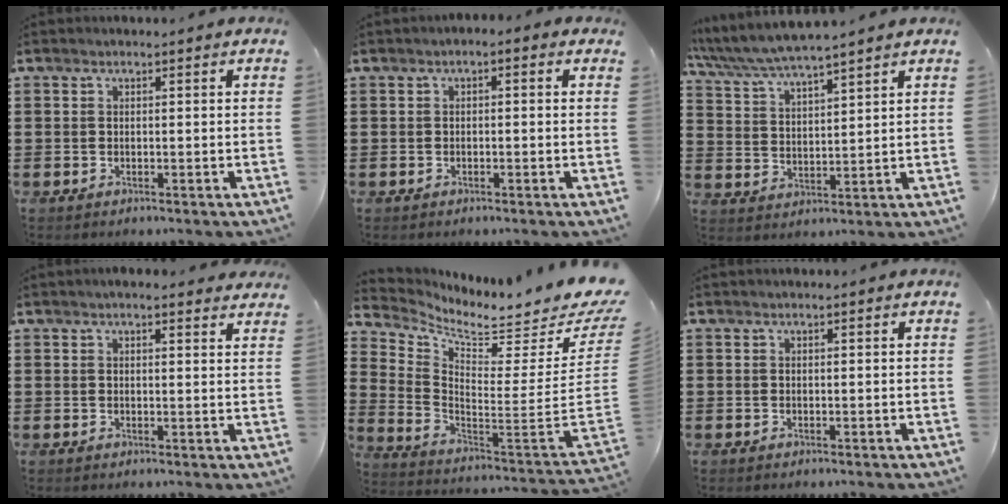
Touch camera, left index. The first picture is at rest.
{"total": 0.9, "force": [-0.7, 0.4, 0.5], "torque": [-0.012, 0.000, -0.014]}
{"total": 5.0, "force": [4.7, -0.1, 1.7], "torque": [-0.052, -0.025, 0.080]}
{"total": 2.3, "force": [2.2, 0.2, 0.8], "torque": [-0.020, 0.001, 0.040]}
{"total": 4.6, "force": [3.8, 0.5, 2.5], "torque": [-0.070, -0.055, 0.055]}
{"total": 0.0}